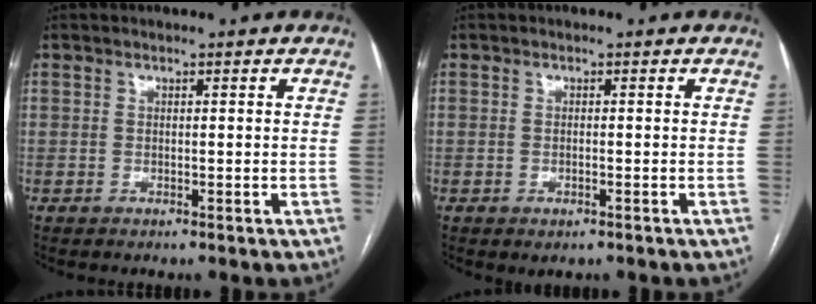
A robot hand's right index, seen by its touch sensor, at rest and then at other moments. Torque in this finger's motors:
{"motor_torque": [0.38, -0.02, 0.13, 0.02]}